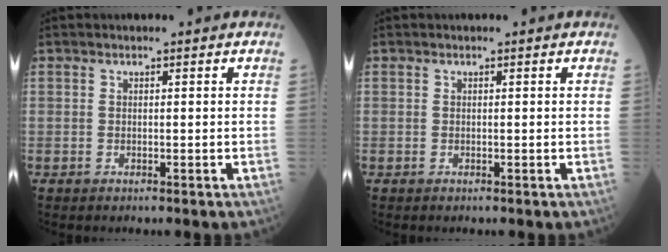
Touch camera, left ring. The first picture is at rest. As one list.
[{"total": 0.0}]